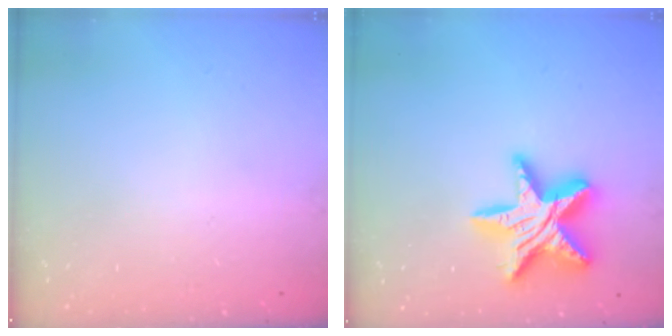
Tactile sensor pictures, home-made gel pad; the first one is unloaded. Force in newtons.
{"total": 18.2, "press": 18.2, "slide": 1.3}